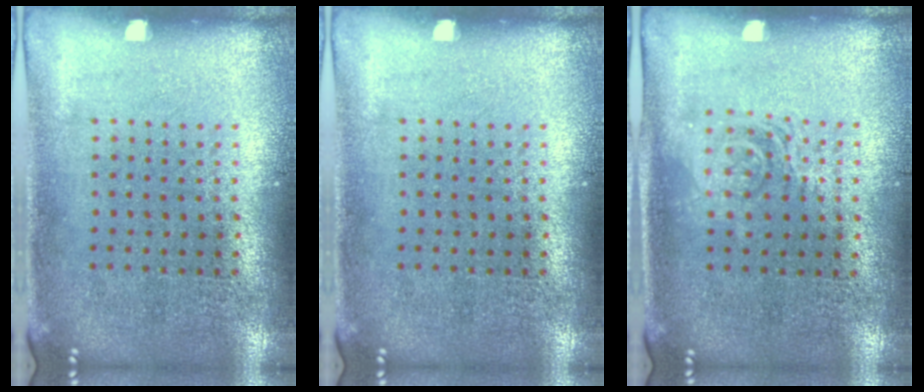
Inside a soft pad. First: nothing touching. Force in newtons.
{"total": 0.0}
{"total": 1.3, "press": 1.2, "slide": 0.5}